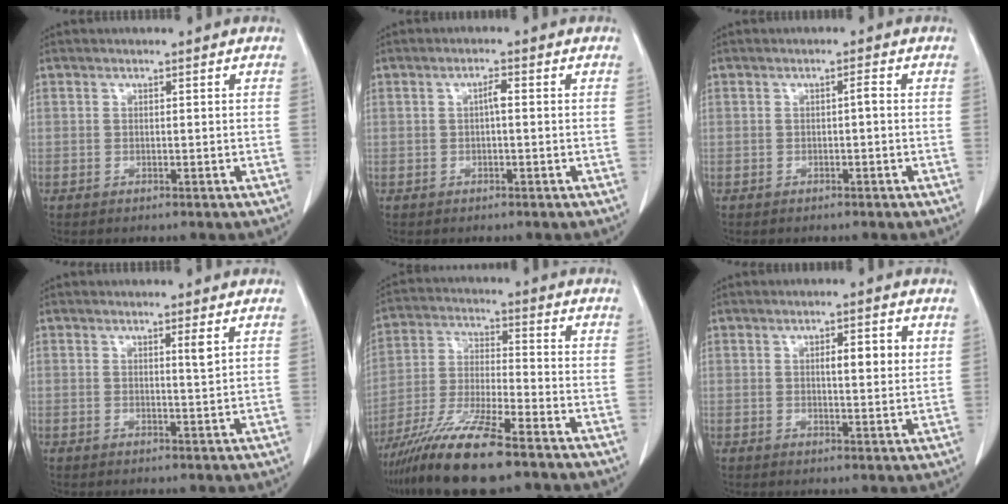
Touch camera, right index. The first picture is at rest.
{"total": 1.6, "force": [0.0, 0.3, 1.5], "torque": [-0.027, 0.004, 0.001]}
{"total": 0.9, "force": [-0.1, 0.1, 0.9], "torque": [-0.013, 0.002, -0.002]}
{"total": 1.5, "force": [0.7, -0.3, 1.3], "torque": [-0.023, -0.006, 0.011]}
{"total": 13.6, "force": [-9.8, 1.1, 9.4], "torque": [-0.188, -0.033, -0.180]}
{"total": 4.4, "force": [1.4, 0.9, 4.1], "torque": [-0.063, -0.001, 0.020]}